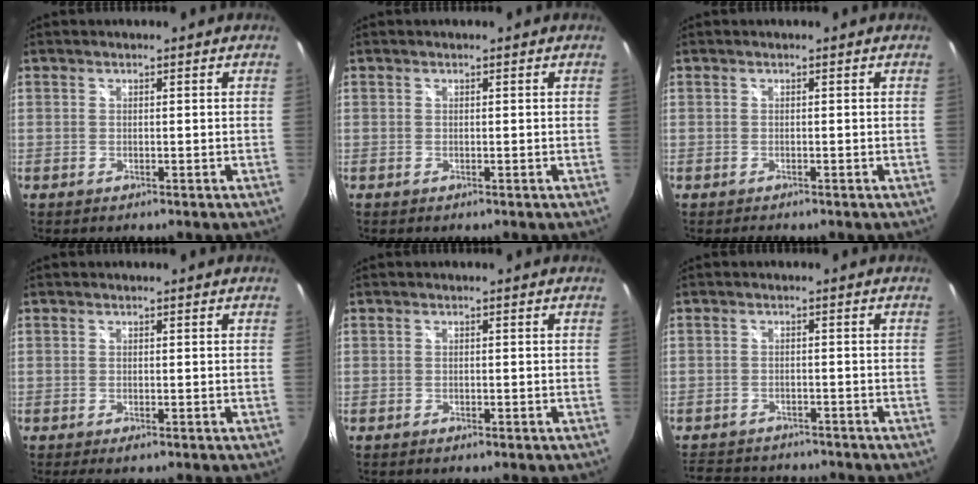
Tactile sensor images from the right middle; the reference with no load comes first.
{"total": 0.0}
{"total": 0.8, "force": [-0.7, 0.1, 0.3], "torque": [-0.006, -0.004, -0.013]}
{"total": 1.7, "force": [-1.2, 0.1, 1.2], "torque": [-0.023, -0.008, -0.018]}
{"total": 1.1, "force": [-0.8, 0.4, 0.5], "torque": [-0.010, -0.004, -0.015]}
{"total": 8.6, "force": [-7.7, 3.2, 2.3], "torque": [-0.064, 0.004, -0.116]}